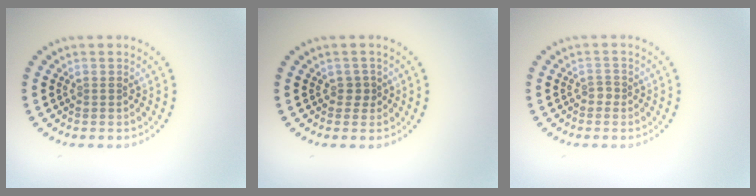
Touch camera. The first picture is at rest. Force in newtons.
{"total": 1.1, "press": 0.9, "slide": 0.7}
{"total": 0.9, "press": 0.7, "slide": 0.5}